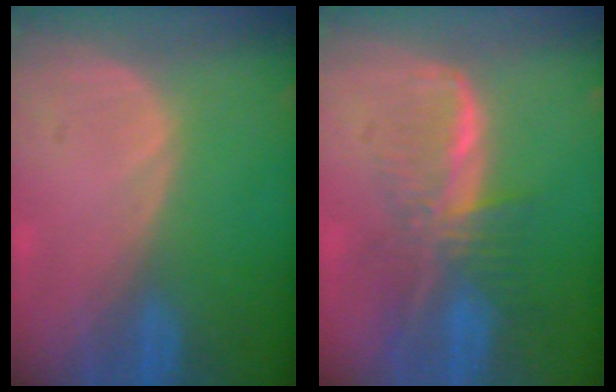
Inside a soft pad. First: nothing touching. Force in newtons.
{"total": 8.1, "press": 7.0, "slide": 4.2}